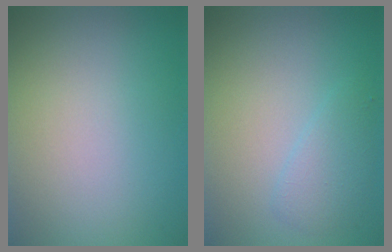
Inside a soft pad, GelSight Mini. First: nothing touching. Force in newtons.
{"total": 2.0, "press": 2.0, "slide": 0.1}